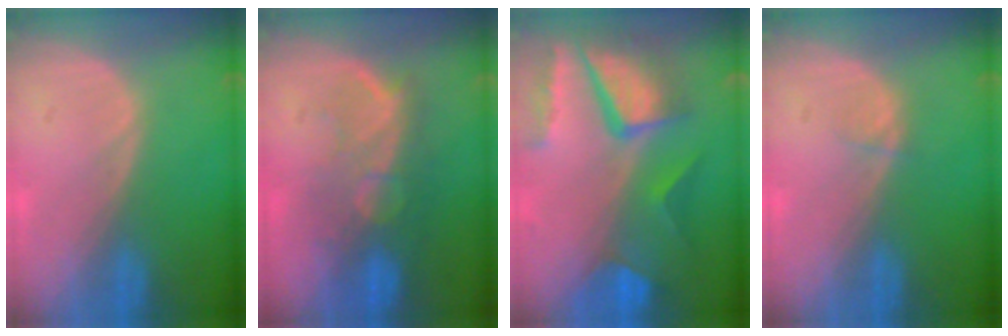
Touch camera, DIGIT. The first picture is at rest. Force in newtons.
{"total": 9.7, "press": 8.4, "slide": 5.0}
{"total": 11.1, "press": 9.1, "slide": 6.3}
{"total": 0.8, "press": 0.8, "slide": 0.1}